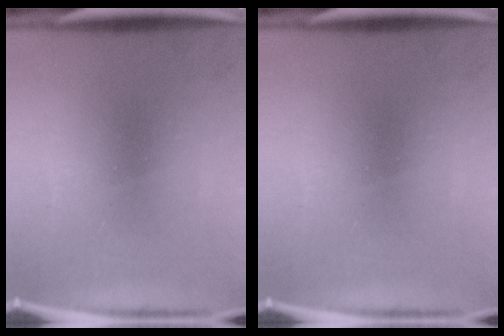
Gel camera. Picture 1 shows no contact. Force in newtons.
{"total": 0.0}